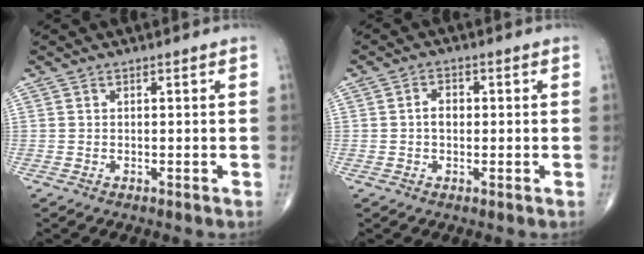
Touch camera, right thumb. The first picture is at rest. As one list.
[{"total": 3.0, "force": [0.0, 2.1, 2.1], "torque": [-0.030, 0.010, -0.003]}]